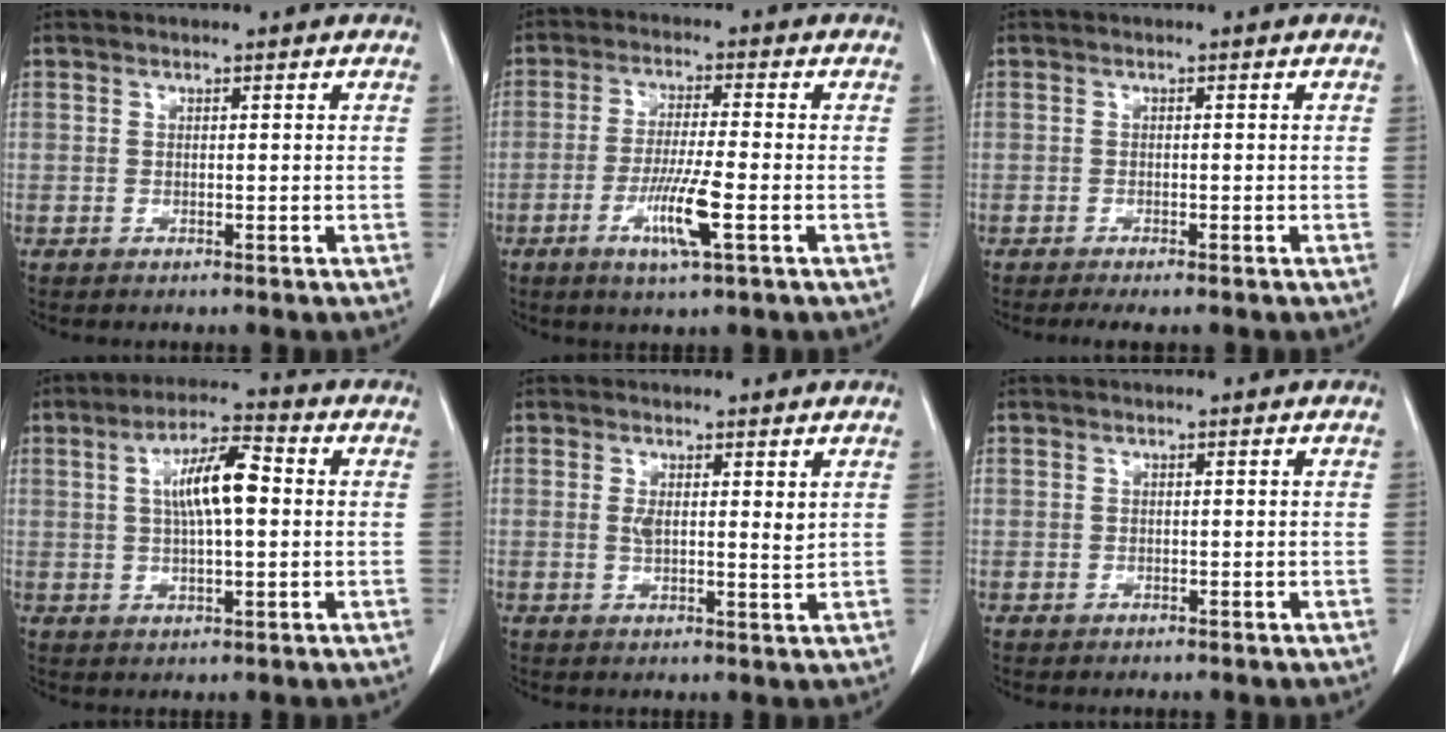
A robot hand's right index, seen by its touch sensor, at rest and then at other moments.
{"total": 7.6, "force": [-2.9, 0.0, 7.0], "torque": [-0.135, -0.015, -0.053]}
{"total": 3.4, "force": [-2.8, 0.4, 1.9], "torque": [-0.022, -0.008, -0.037]}
{"total": 8.6, "force": [1.3, 2.1, 8.3], "torque": [-0.152, 0.018, 0.019]}
{"total": 3.3, "force": [1.2, 0.9, 3.0], "torque": [-0.049, -0.010, 0.020]}
{"total": 0.6, "force": [0.0, 0.6, 0.0], "torque": [0.007, 0.005, -0.002]}